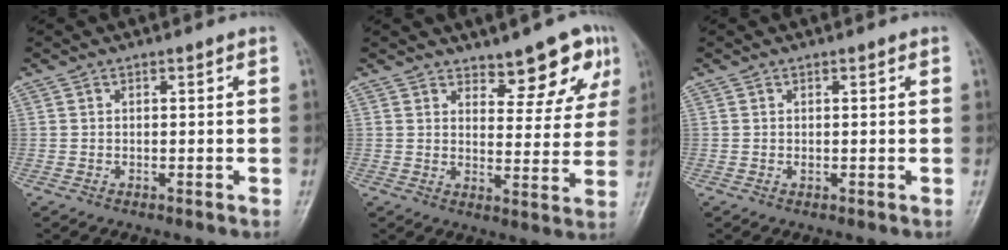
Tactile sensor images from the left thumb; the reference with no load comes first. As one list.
[{"total": 8.8, "force": [6.1, 3.6, 5.3], "torque": [-0.028, -0.039, 0.084]}, {"total": 0.7, "force": [0.3, 0.3, 0.5], "torque": [-0.004, -0.001, 0.005]}]